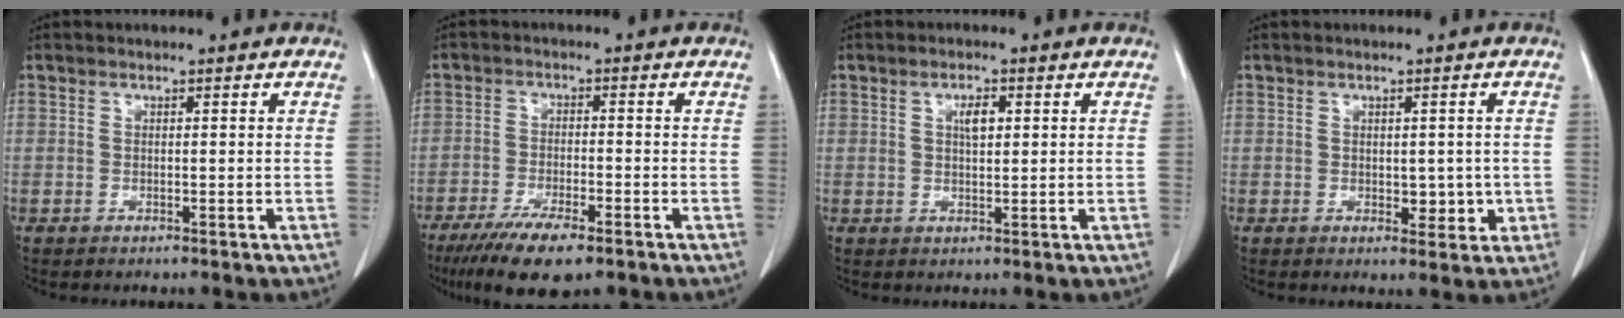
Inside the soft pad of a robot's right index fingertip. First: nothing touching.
{"total": 8.8, "force": [-6.0, 2.0, 6.1], "torque": [-0.107, -0.017, -0.098]}
{"total": 2.6, "force": [0.8, 0.9, 2.3], "torque": [-0.042, 0.000, 0.015]}
{"total": 2.7, "force": [-0.1, 1.7, 2.1], "torque": [-0.021, -0.002, 0.008]}